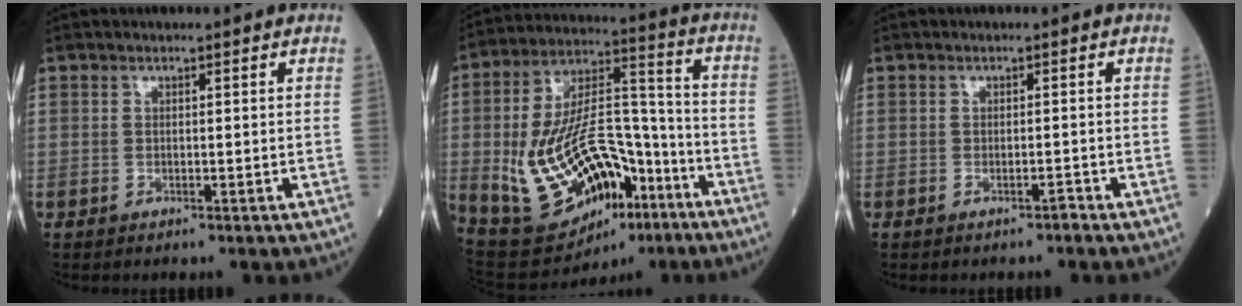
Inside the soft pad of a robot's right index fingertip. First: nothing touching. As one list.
[{"total": 22.4, "force": [-8.3, 10.6, 18.0], "torque": [-0.340, 0.018, -0.118]}, {"total": 0.8, "force": [-0.6, 0.1, 0.5], "torque": [-0.009, 0.000, -0.010]}]